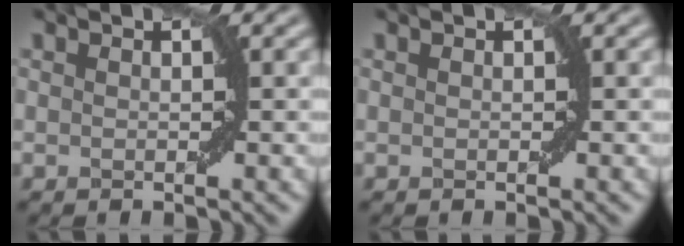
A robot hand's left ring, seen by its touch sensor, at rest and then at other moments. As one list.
[{"total": 0.0}]